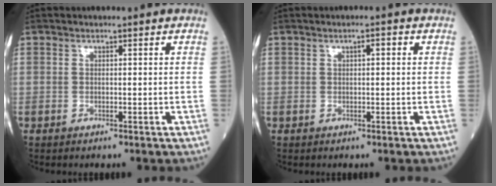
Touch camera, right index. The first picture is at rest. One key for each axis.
{"total": 1.4, "fx": 0.5, "fy": 0.4, "fz": 1.3, "tx": -0.021, "ty": 0.004, "tz": 0.006}